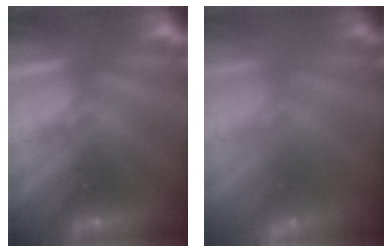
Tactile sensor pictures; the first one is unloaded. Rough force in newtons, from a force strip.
{"total": 2.9}